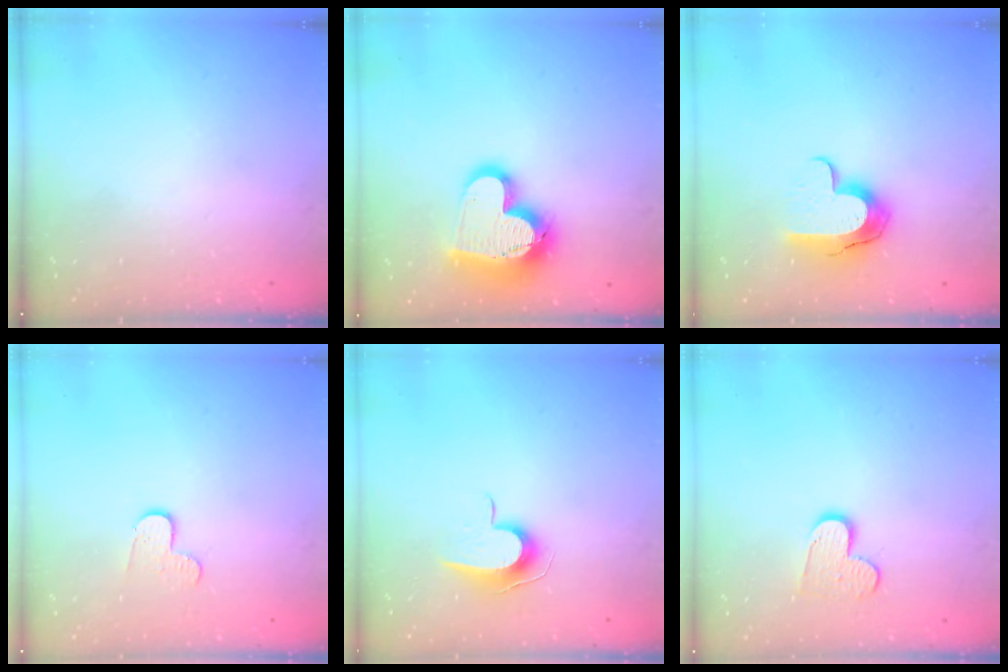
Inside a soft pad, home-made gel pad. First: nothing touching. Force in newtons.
{"total": 17.4, "press": 17.4, "slide": 1.3}
{"total": 10.8, "press": 10.7, "slide": 0.7}
{"total": 5.5, "press": 5.5, "slide": 0.5}
{"total": 8.8, "press": 8.7, "slide": 0.8}
{"total": 9.1, "press": 9.1, "slide": 0.7}